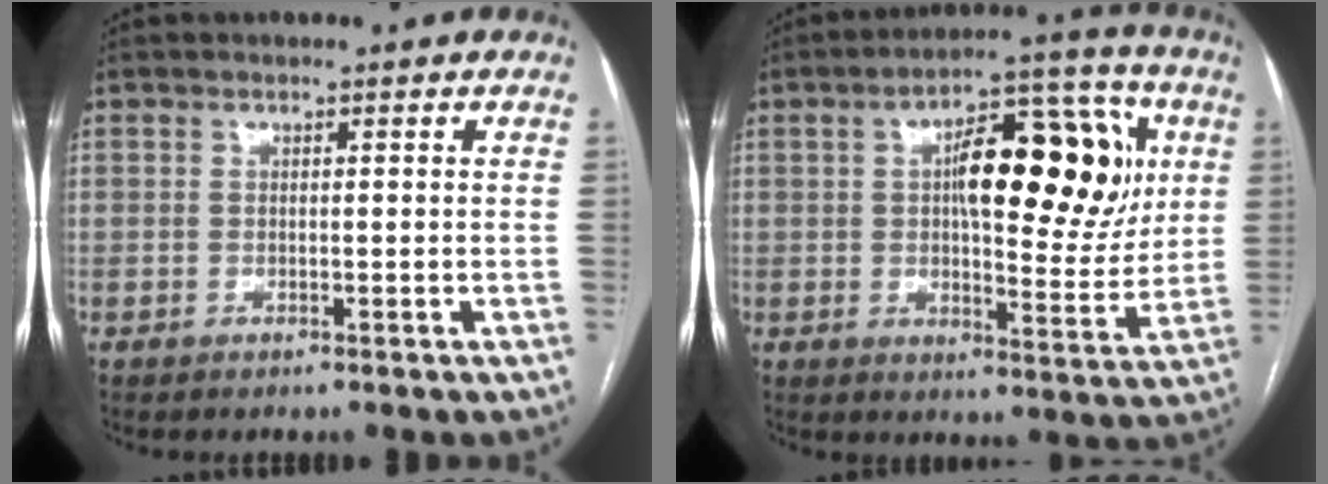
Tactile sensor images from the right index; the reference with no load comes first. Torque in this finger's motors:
{"motor_torque": [1.37, 0.32, 0.79, 0.14]}